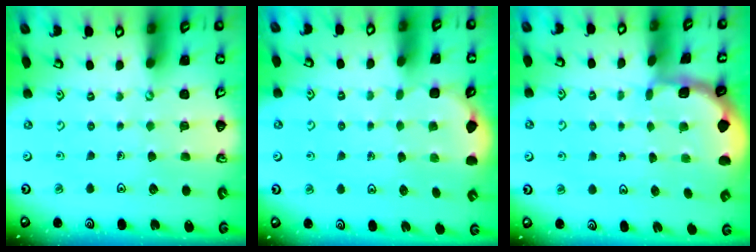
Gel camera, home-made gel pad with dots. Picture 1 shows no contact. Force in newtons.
{"total": 2.2, "press": 1.7, "slide": 1.3}
{"total": 1.6, "press": 1.6, "slide": 0.3}